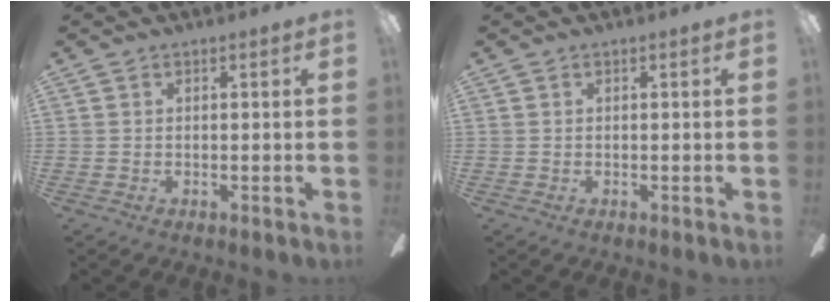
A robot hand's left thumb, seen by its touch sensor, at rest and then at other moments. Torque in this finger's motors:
{"motor_torque": [0.00, 0.00, -0.20, 0.17, 0.00]}